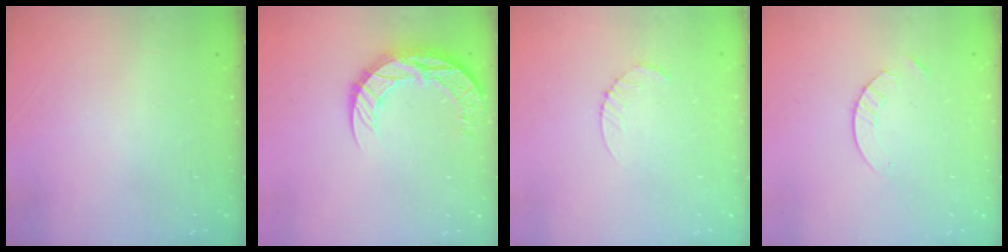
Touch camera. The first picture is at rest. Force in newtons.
{"total": 11.6, "press": 11.6, "slide": 0.9}
{"total": 2.5, "press": 2.5, "slide": 0.3}
{"total": 3.8, "press": 3.7, "slide": 0.5}